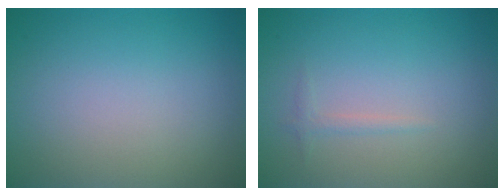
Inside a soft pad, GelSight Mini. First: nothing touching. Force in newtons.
{"total": 0.8, "press": 0.8, "slide": 0.0}